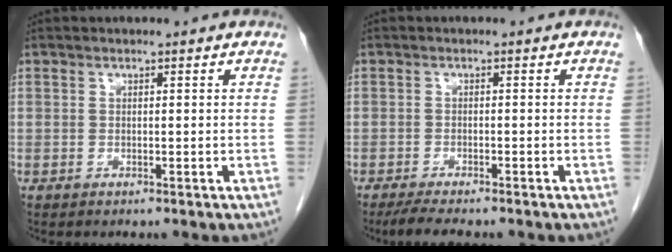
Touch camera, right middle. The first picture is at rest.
{"total": 4.7, "force": [-3.9, 0.7, 2.5], "torque": [-0.043, -0.011, -0.059]}